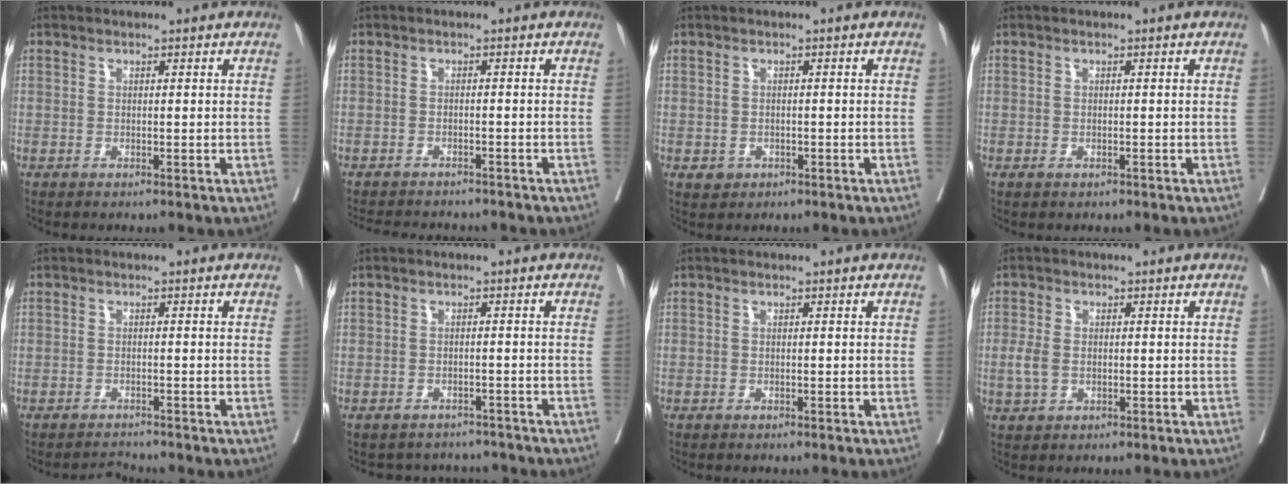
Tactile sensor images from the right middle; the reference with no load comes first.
{"total": 8.5, "force": [-8.0, 1.5, 2.4], "torque": [-0.030, -0.002, -0.104]}
{"total": 1.5, "force": [-0.6, 1.2, 0.4], "torque": [-0.002, 0.004, -0.003]}
{"total": 0.5, "force": [-0.3, 0.3, 0.3], "torque": [-0.008, -0.001, -0.002]}
{"total": 1.7, "force": [-1.5, -0.4, -0.4], "torque": [0.007, -0.013, -0.022]}
{"total": 5.3, "force": [-5.1, 1.4, -0.4], "torque": [0.011, 0.016, -0.061]}
{"total": 0.0}
{"total": 3.0, "force": [-0.3, 1.9, 2.3], "torque": [-0.059, -0.001, -0.006]}